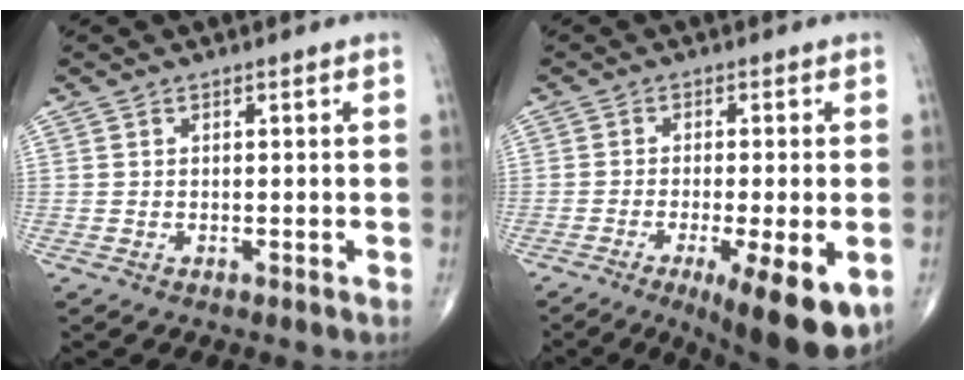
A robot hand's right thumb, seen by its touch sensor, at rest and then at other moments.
{"total": 13.3, "force": [-5.5, 3.3, 11.7], "torque": [-0.146, -0.014, -0.074]}